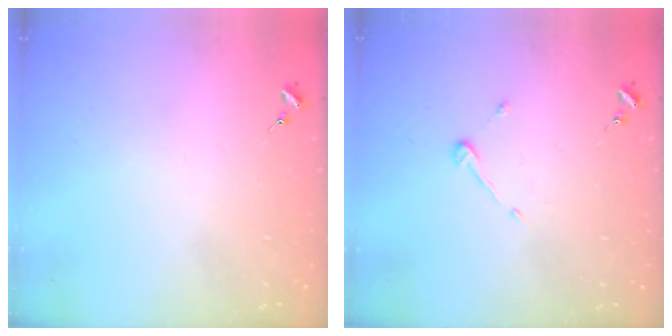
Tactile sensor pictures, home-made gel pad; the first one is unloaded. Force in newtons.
{"total": 3.6, "press": 3.6, "slide": 0.2}